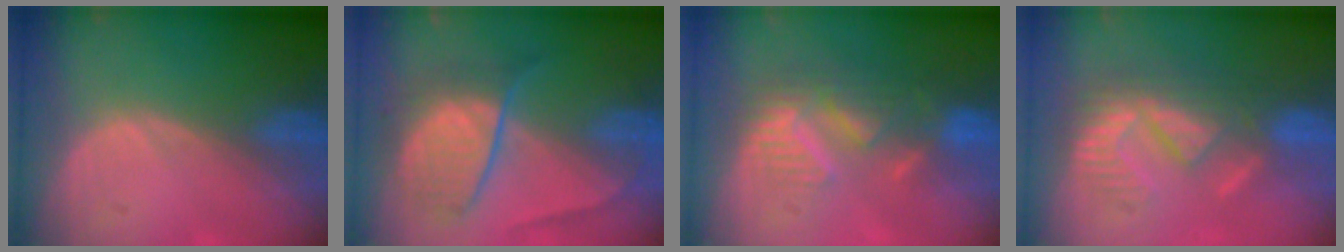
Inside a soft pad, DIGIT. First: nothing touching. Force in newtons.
{"total": 7.6, "press": 7.6, "slide": 0.3}
{"total": 8.8, "press": 7.8, "slide": 4.1}
{"total": 9.5, "press": 8.1, "slide": 5.0}